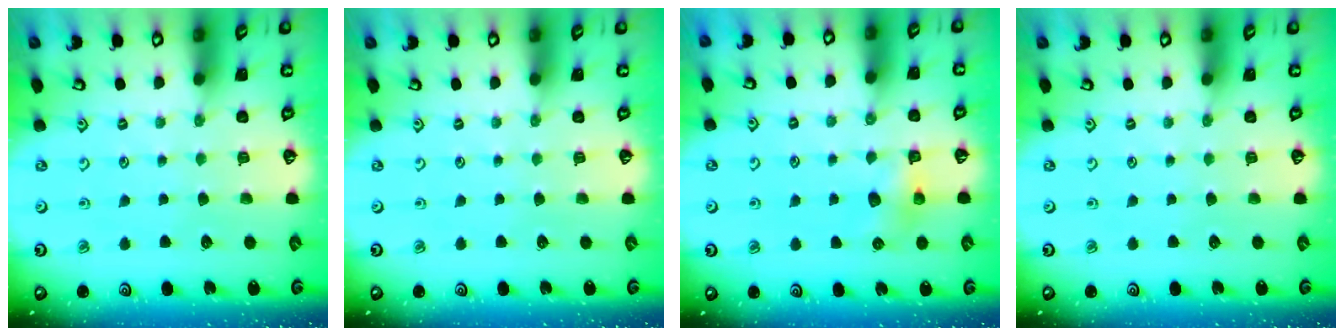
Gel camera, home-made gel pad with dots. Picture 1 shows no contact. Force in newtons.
{"total": 0.0}
{"total": 5.3, "press": 5.3, "slide": 0.4}
{"total": 0.0}